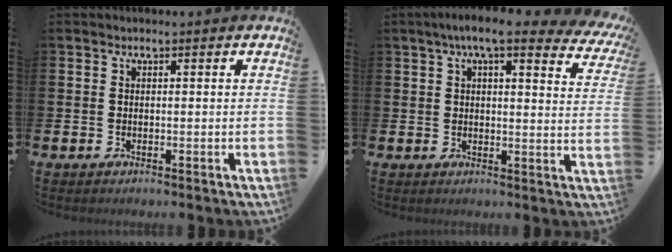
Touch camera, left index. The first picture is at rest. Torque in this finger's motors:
{"motor_torque": [1.09, -1.05, 0.23, 0.21]}